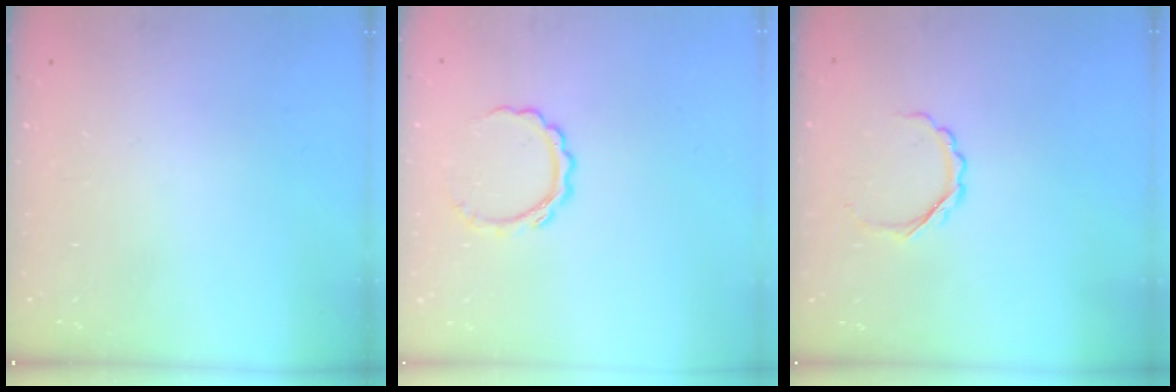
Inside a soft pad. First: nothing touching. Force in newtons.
{"total": 5.8, "press": 5.8, "slide": 0.1}
{"total": 4.1, "press": 4.0, "slide": 1.0}